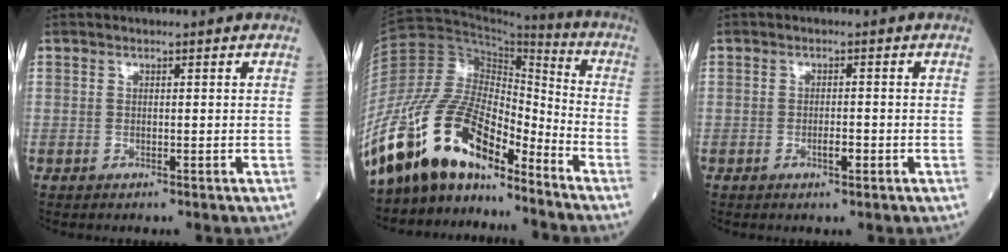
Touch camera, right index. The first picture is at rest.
{"total": 18.5, "force": [-14.5, 6.0, 9.8], "torque": [-0.199, 0.030, -0.268]}
{"total": 1.9, "force": [-0.9, 0.4, 1.7], "torque": [-0.027, 0.000, -0.015]}